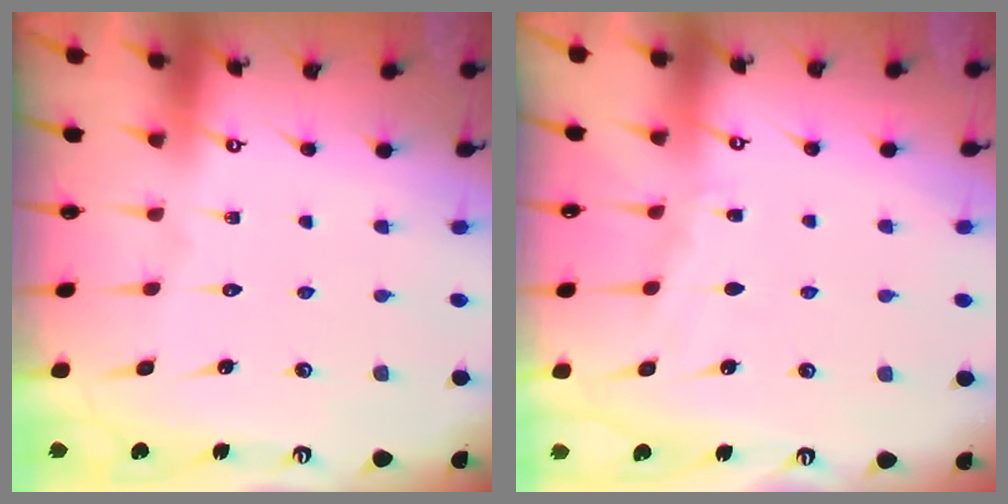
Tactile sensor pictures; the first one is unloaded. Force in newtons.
{"total": 3.4, "press": 3.4, "slide": 0.4}